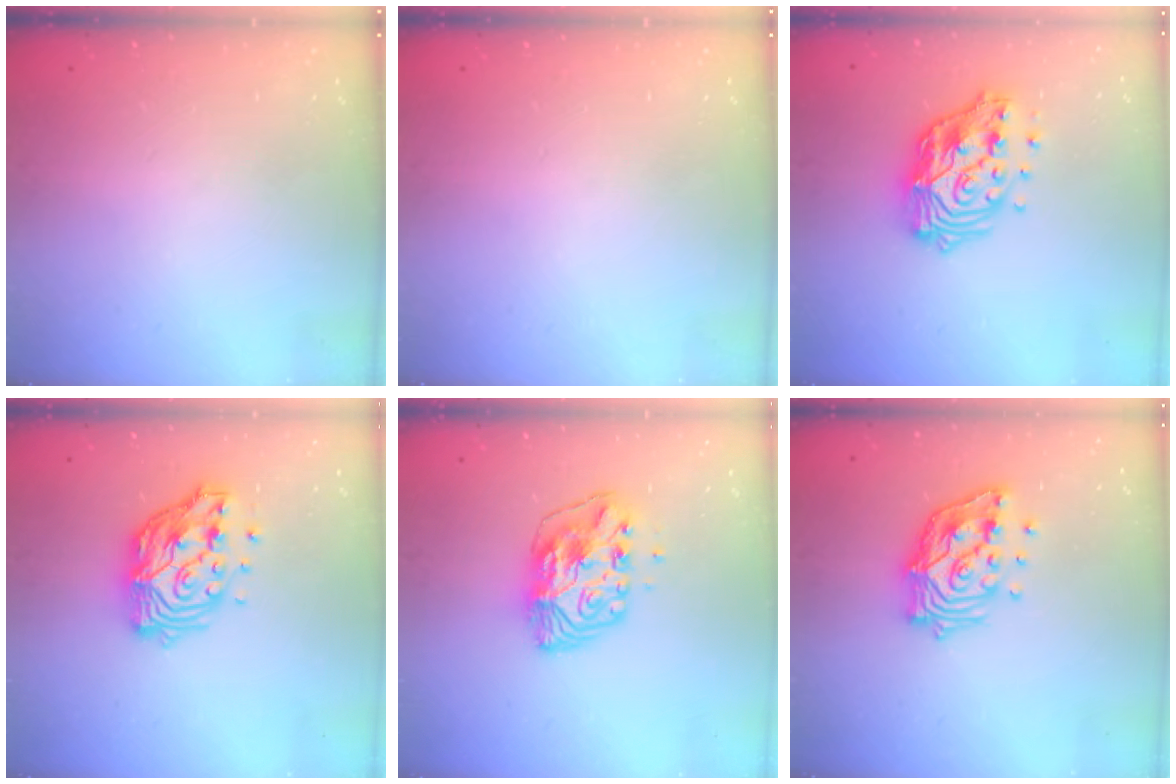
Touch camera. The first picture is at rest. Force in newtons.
{"total": 0.0}
{"total": 15.3, "press": 15.3, "slide": 1.2}
{"total": 14.1, "press": 14.0, "slide": 1.3}
{"total": 10.4, "press": 10.4, "slide": 1.1}
{"total": 14.8, "press": 14.7, "slide": 1.9}